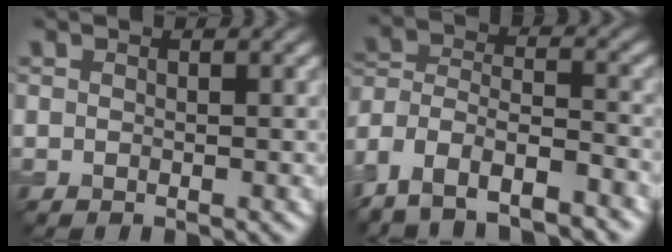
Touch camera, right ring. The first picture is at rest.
{"total": 8.2, "force": [-6.9, 3.0, 3.3], "torque": [-0.058, 0.001, -0.119]}